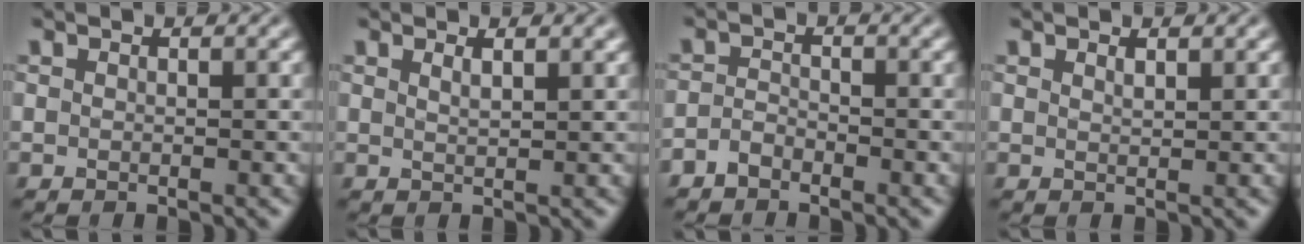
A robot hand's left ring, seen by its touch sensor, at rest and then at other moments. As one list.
[{"total": 1.7, "force": [1.0, 0.6, 1.2], "torque": [-0.012, 0.002, 0.013]}, {"total": 1.5, "force": [-1.2, 0.7, 0.6], "torque": [-0.013, 0.004, -0.027]}, {"total": 0.8, "force": [0.7, 0.1, 0.4], "torque": [-0.008, -0.001, 0.013]}]